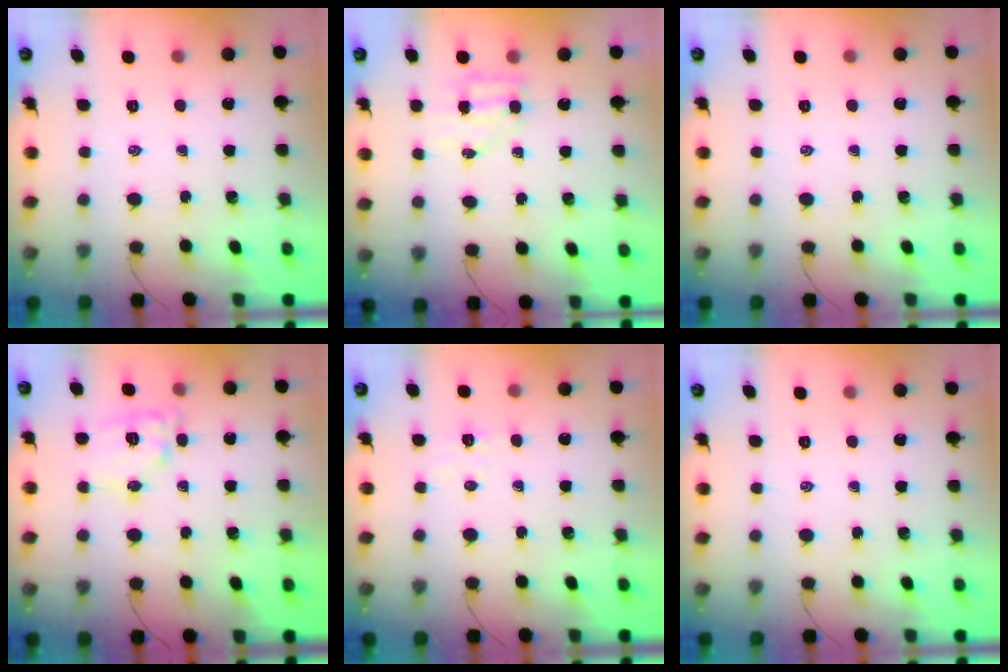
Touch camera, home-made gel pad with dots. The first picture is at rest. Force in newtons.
{"total": 4.8, "press": 4.7, "slide": 0.7}
{"total": 0.0}
{"total": 10.8, "press": 10.8, "slide": 0.8}
{"total": 4.4, "press": 4.2, "slide": 1.0}
{"total": 0.0}